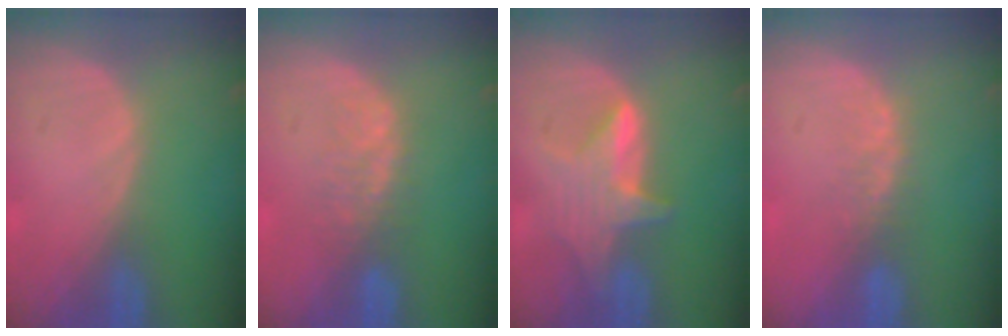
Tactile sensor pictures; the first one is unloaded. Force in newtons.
{"total": 3.6, "press": 3.6, "slide": 0.7}
{"total": 6.0, "press": 5.9, "slide": 0.6}
{"total": 2.8, "press": 2.4, "slide": 1.5}